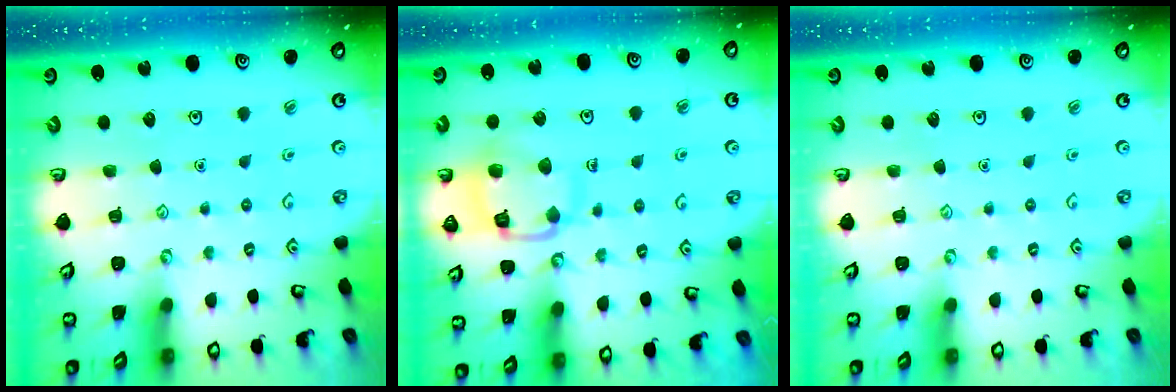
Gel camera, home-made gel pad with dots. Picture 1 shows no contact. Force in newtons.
{"total": 13.4, "press": 13.3, "slide": 1.4}
{"total": 0.0}